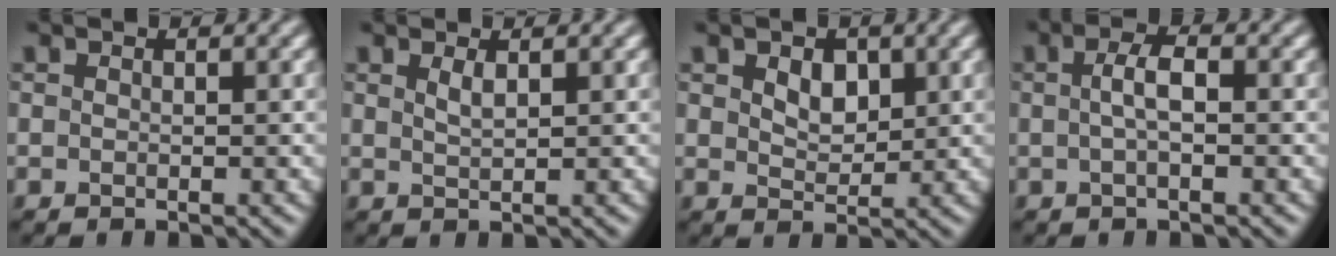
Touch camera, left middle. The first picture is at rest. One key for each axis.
{"total": 1.2, "fx": 0.7, "fy": 0.3, "fz": 0.9, "tx": -0.018, "ty": 0.001, "tz": 0.013}
{"total": 2.6, "fx": 1.0, "fy": 1.7, "fz": 1.6, "tx": -0.031, "ty": -0.002, "tz": 0.017}
{"total": 2.3, "fx": 0.0, "fy": 0.6, "fz": 2.2, "tx": -0.043, "ty": 0.005, "tz": -0.001}